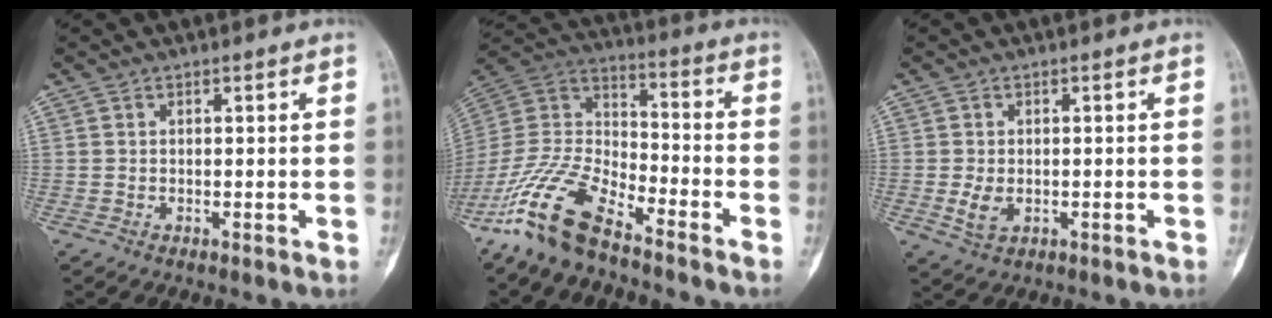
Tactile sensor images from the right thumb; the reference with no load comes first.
{"total": 16.1, "force": [-11.6, 5.7, 9.5], "torque": [-0.192, 0.065, -0.230]}
{"total": 3.6, "force": [-0.7, 2.4, 2.6], "torque": [-0.051, -0.003, -0.006]}